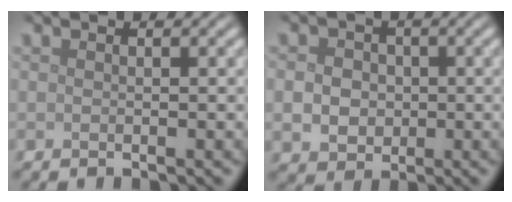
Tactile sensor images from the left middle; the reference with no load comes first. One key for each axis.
{"total": 4.7, "fx": 0.1, "fy": 4.0, "fz": 2.4, "tx": -0.038, "ty": 0.013, "tz": -0.013}